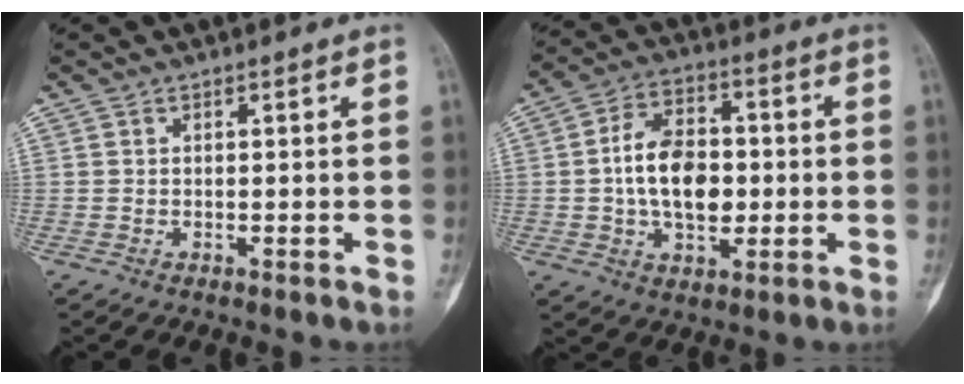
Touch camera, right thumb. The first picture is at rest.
{"total": 13.3, "force": [-0.4, 8.4, 10.3], "torque": [-0.157, 0.015, -0.009]}